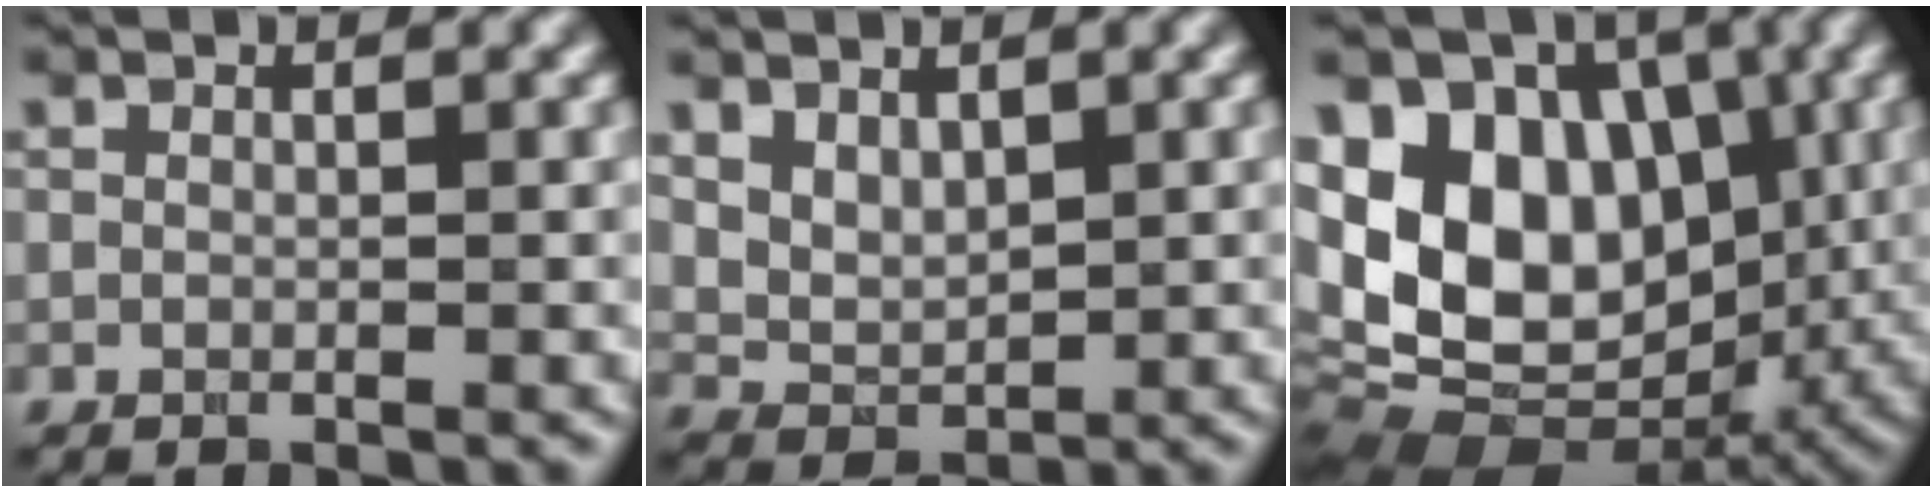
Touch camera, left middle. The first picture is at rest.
{"total": 2.9, "force": [1.5, 1.7, 1.7], "torque": [-0.034, -0.007, 0.037]}
{"total": 16.3, "force": [0.8, 12.0, 11.0], "torque": [-0.192, 0.019, 0.027]}